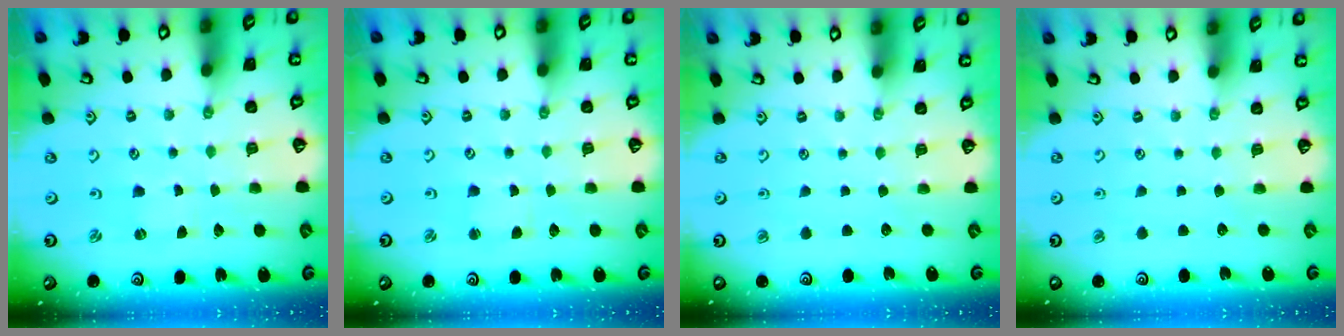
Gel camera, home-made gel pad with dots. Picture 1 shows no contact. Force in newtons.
{"total": 2.3, "press": 2.3, "slide": 0.3}
{"total": 0.0}
{"total": 0.0}